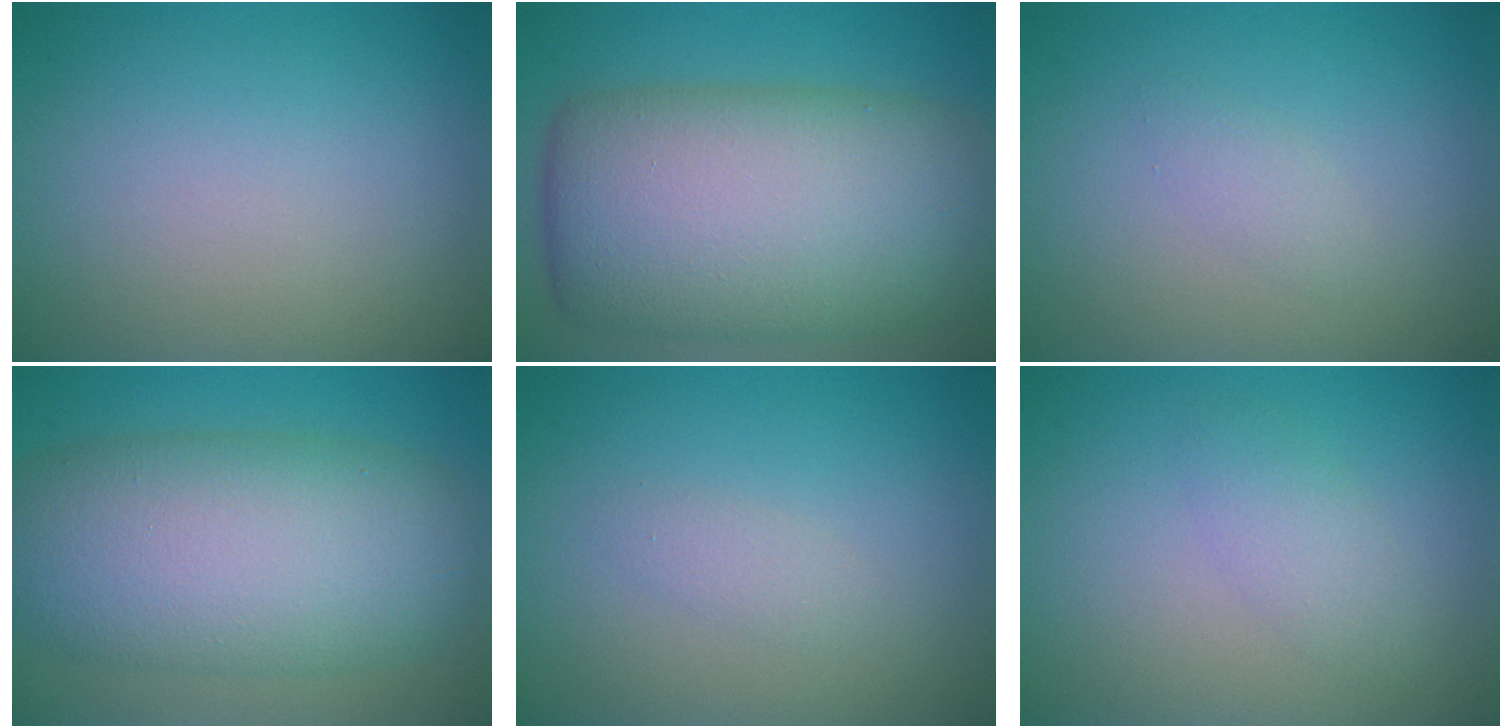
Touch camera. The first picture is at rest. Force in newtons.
{"total": 14.9, "press": 14.9, "slide": 0.5}
{"total": 1.1, "press": 1.1, "slide": 0.0}
{"total": 11.5, "press": 11.5, "slide": 0.6}
{"total": 1.1, "press": 1.1, "slide": 0.0}
{"total": 2.0, "press": 2.0, "slide": 0.2}